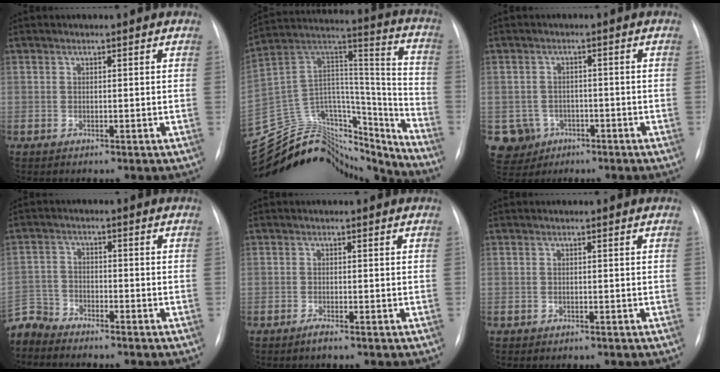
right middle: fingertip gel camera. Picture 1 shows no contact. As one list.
[{"total": 28.7, "force": [-26.2, 8.9, 7.4], "torque": [-0.150, 0.054, -0.402]}, {"total": 5.4, "force": [-2.3, 4.9, 0.4], "torque": [-0.010, 0.007, -0.030]}, {"total": 5.4, "force": [-5.3, 1.0, -0.4], "torque": [0.009, -0.006, -0.110]}, {"total": 0.8, "force": [-0.6, -0.2, 0.5], "torque": [-0.012, -0.002, -0.011]}, {"total": 0.0}]